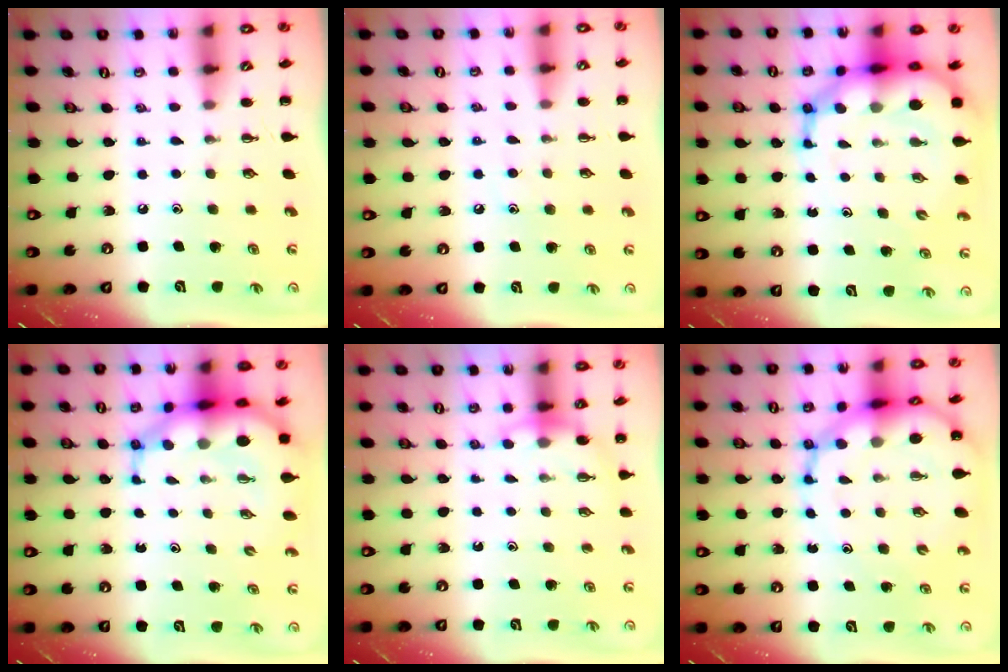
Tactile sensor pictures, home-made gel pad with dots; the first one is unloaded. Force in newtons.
{"total": 6.7, "press": 6.5, "slide": 1.4}
{"total": 14.7, "press": 14.3, "slide": 3.6}
{"total": 9.4, "press": 9.0, "slide": 2.8}
{"total": 5.6, "press": 5.4, "slide": 1.3}
{"total": 15.7, "press": 15.1, "slide": 4.2}